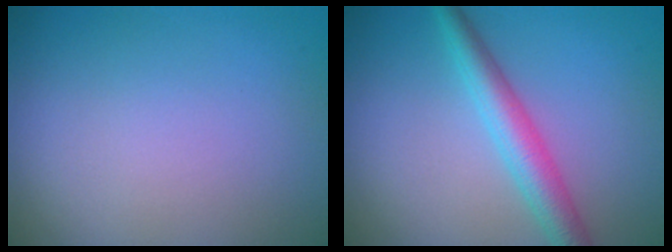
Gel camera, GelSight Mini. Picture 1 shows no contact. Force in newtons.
{"total": 3.8, "press": 3.8, "slide": 0.1}